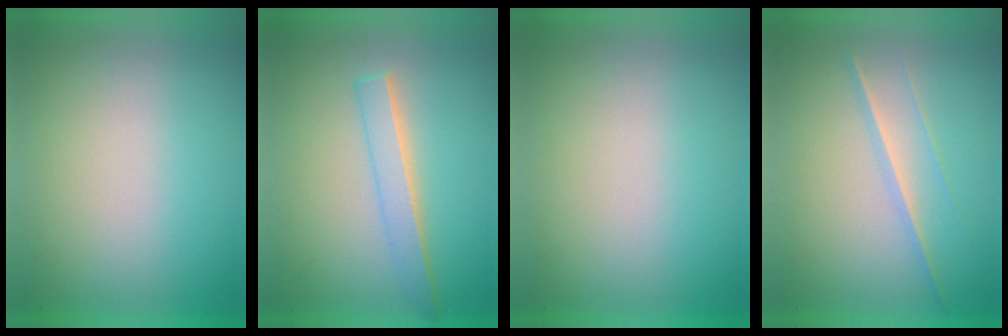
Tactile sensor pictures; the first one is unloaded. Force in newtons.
{"total": 2.2}
{"total": 0.0}
{"total": 1.3}